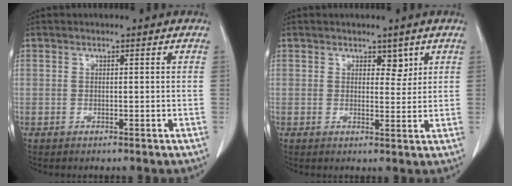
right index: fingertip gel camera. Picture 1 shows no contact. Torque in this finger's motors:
{"motor_torque": [-0.21, 0.21, 0.01, 0.00]}